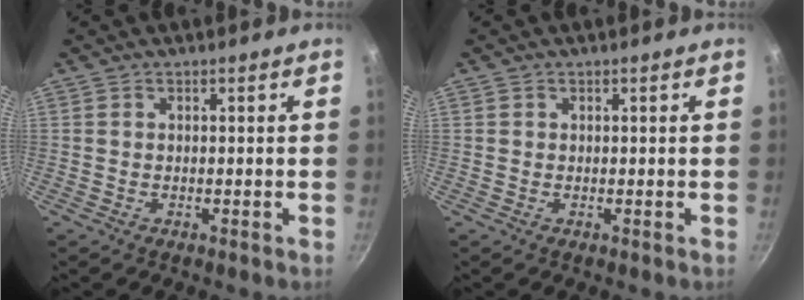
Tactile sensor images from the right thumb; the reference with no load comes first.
{"total": 0.0}